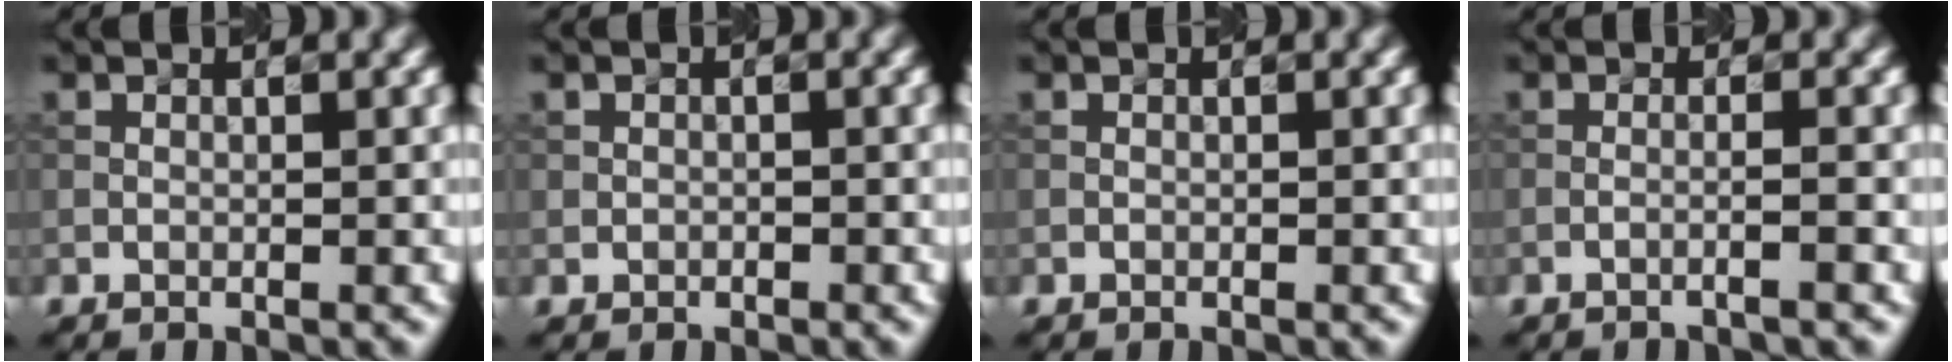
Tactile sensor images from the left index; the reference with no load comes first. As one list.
[{"total": 0.7, "force": [-0.2, 0.7, 0.2], "torque": [0.002, -0.004, -0.006]}, {"total": 0.0}, {"total": 1.8, "force": [-0.8, 0.3, 1.6], "torque": [-0.021, 0.005, -0.028]}]